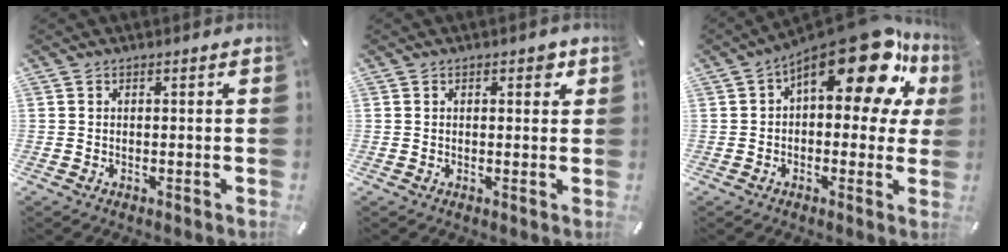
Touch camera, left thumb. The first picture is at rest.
{"total": 2.1, "force": [0.7, 1.1, 1.7], "torque": [-0.011, -0.003, 0.005]}
{"total": 21.6, "force": [11.2, 9.1, 16.1], "torque": [-0.231, -0.078, 0.185]}